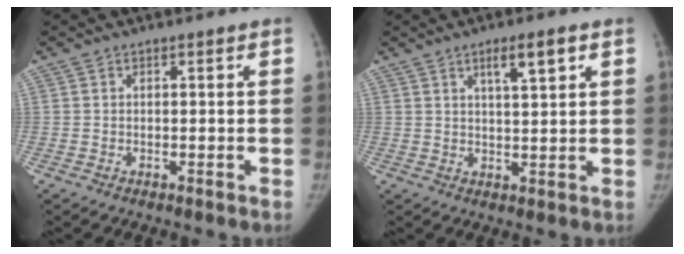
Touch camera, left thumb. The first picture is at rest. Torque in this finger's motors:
{"motor_torque": [0.18, -0.04, 0.88, -0.70, 0.17]}